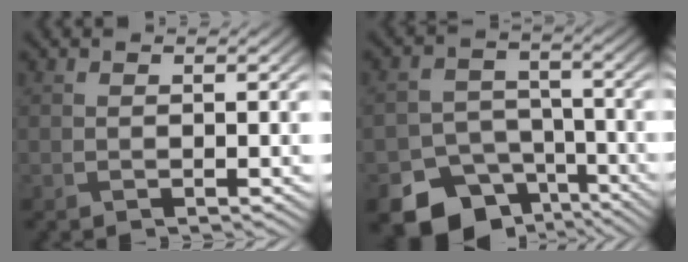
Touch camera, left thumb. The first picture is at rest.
{"total": 12.0, "force": [-8.0, 8.0, 4.1], "torque": [-0.080, -0.027, -0.119]}